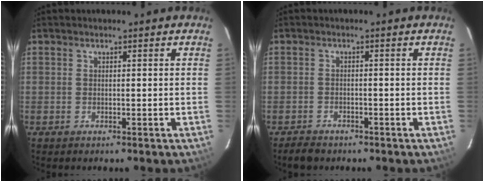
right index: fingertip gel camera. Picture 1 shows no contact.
{"total": 3.6, "force": [-2.9, 1.7, 1.2], "torque": [-0.035, 0.000, -0.046]}